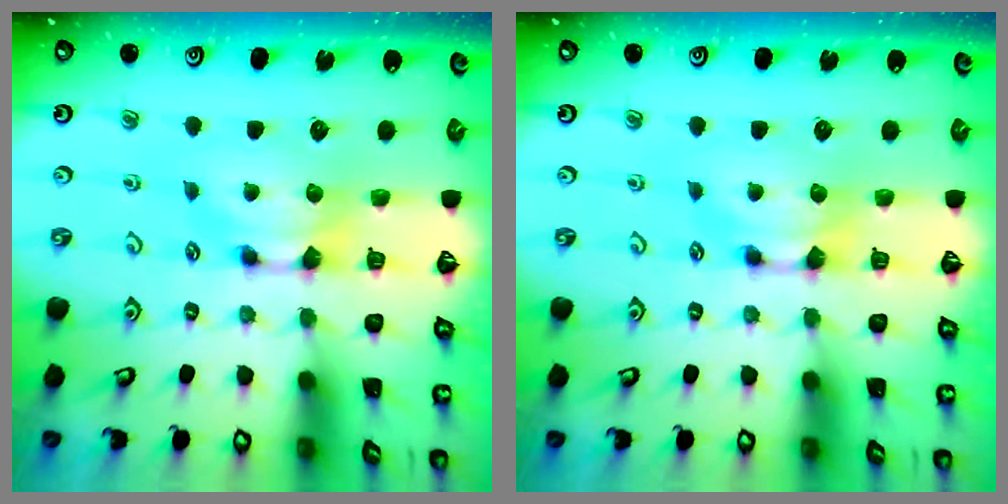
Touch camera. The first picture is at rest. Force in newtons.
{"total": 0.0}